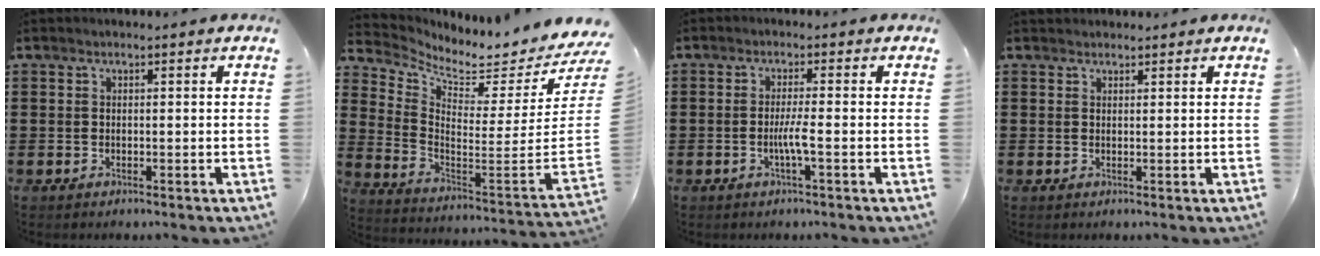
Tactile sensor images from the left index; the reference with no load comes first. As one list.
[{"total": 3.4, "force": [3.2, 0.1, 1.2], "torque": [-0.045, -0.061, 0.043]}, {"total": 3.1, "force": [-0.9, -0.2, 3.0], "torque": [-0.060, -0.008, -0.022]}, {"total": 1.2, "force": [1.1, 0.4, -0.1], "torque": [0.000, 0.001, 0.022]}]